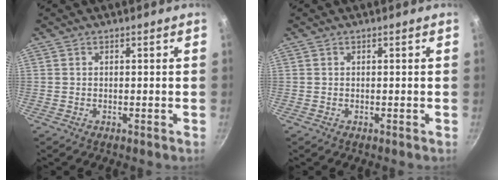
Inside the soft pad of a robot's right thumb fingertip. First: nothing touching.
{"total": 0.0}